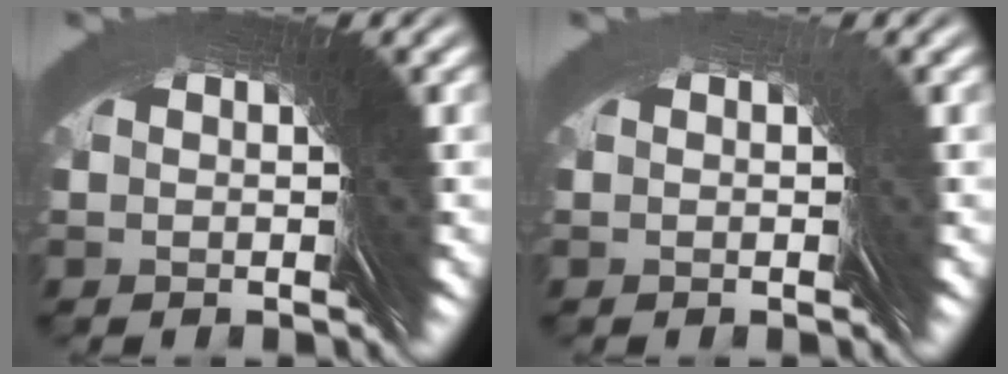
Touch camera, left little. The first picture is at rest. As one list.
[{"total": 2.1, "force": [0.3, -0.7, -1.9], "torque": [0.029, 0.005, 0.004]}]